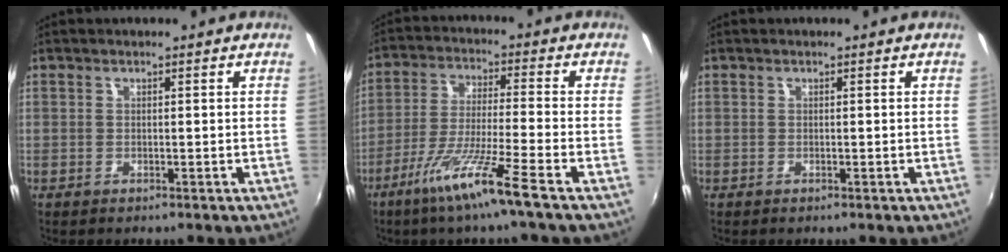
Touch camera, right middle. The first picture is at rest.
{"total": 10.8, "force": [-6.7, -1.1, 8.4], "torque": [-0.171, -0.014, -0.124]}
{"total": 0.0}